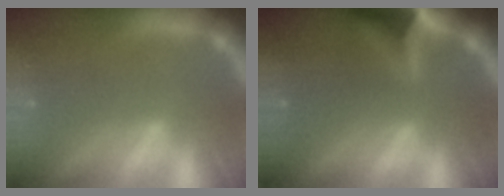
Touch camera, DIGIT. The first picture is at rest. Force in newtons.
{"total": 6.9}